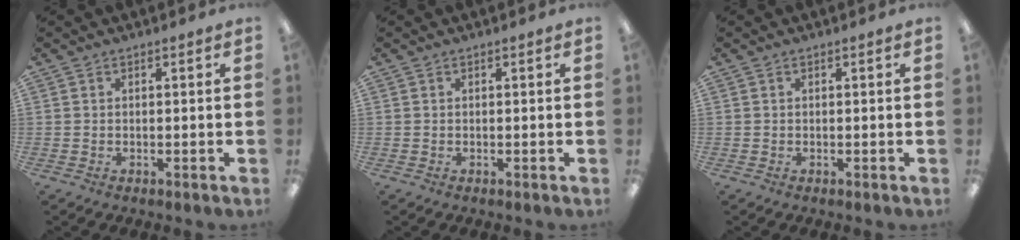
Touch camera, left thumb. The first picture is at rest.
{"total": 0.0}
{"total": 0.0}